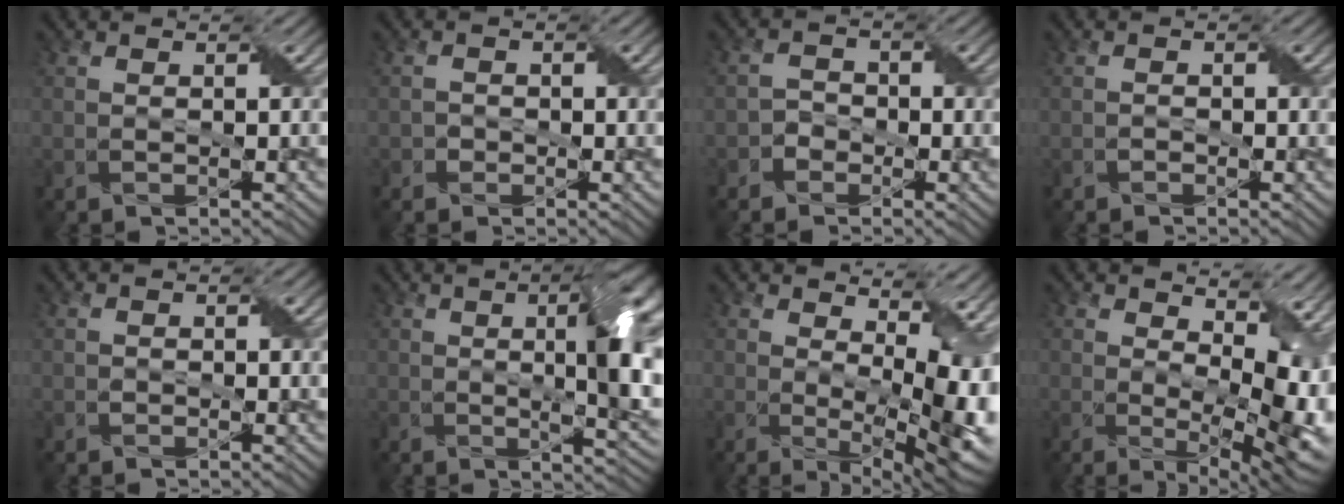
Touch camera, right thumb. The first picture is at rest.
{"total": 1.2, "force": [-0.5, 1.0, 0.3], "torque": [-0.004, 0.000, -0.009]}
{"total": 2.1, "force": [-1.3, 1.6, 0.5], "torque": [-0.008, 0.007, -0.030]}
{"total": 0.7, "force": [-0.5, 0.4, 0.4], "torque": [-0.007, 0.002, -0.008]}
{"total": 0.8, "force": [-0.1, 0.6, 0.4], "torque": [-0.008, -0.002, -0.003]}
{"total": 11.5, "force": [1.1, 3.8, 10.8], "torque": [-0.138, 0.011, 0.015]}
{"total": 12.5, "force": [1.5, 6.2, 10.8], "torque": [-0.150, -0.013, 0.060]}
{"total": 12.1, "force": [1.6, 7.0, 9.7], "torque": [-0.135, -0.022, 0.061]}